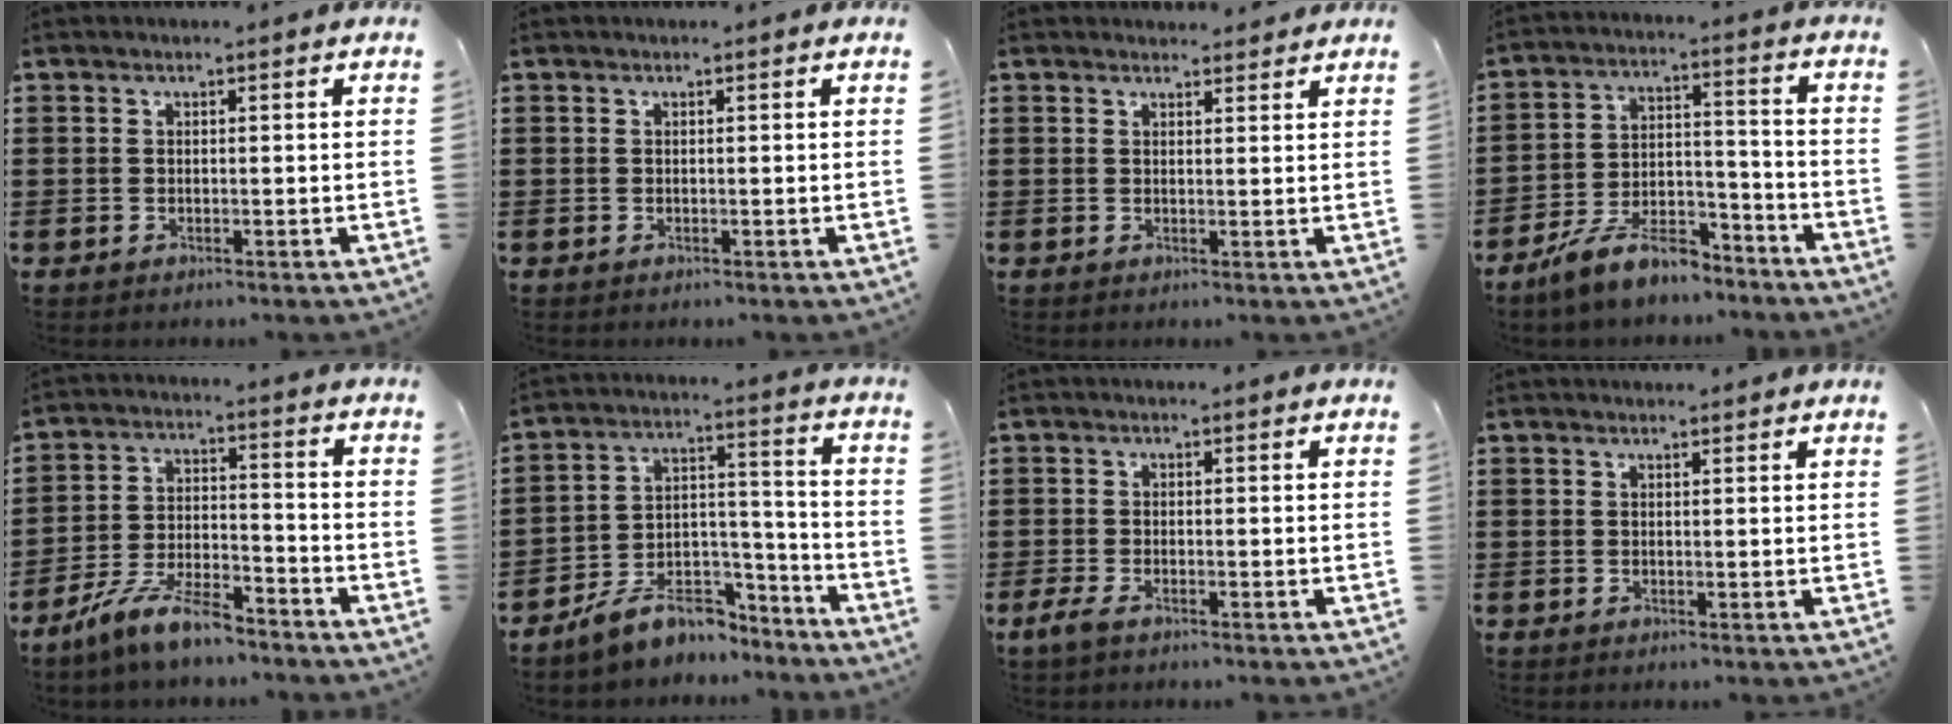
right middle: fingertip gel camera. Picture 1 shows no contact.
{"total": 0.0}
{"total": 1.6, "force": [1.6, 0.3, -0.1], "torque": [0.004, -0.001, 0.030]}
{"total": 9.5, "force": [-7.9, 2.8, 4.5], "torque": [-0.085, 0.023, -0.150]}
{"total": 8.8, "force": [-7.3, 1.6, 4.8], "torque": [-0.102, 0.006, -0.140]}
{"total": 8.2, "force": [-7.0, 3.4, 2.4], "torque": [-0.045, 0.022, -0.133]}
{"total": 1.8, "force": [-1.0, 0.4, 1.5], "torque": [-0.041, -0.007, -0.022]}
{"total": 0.6, "force": [0.6, 0.1, -0.1], "torque": [0.006, -0.003, 0.010]}